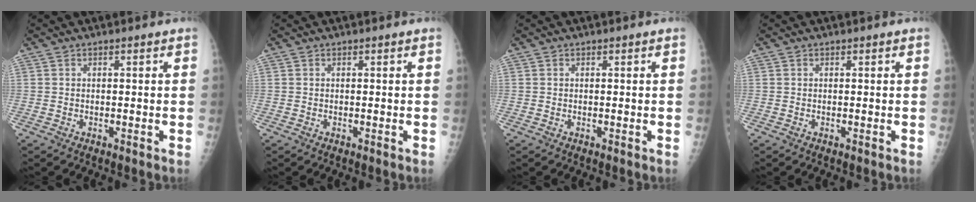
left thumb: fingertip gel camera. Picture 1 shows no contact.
{"total": 0.0}
{"total": 0.0}
{"total": 0.0}